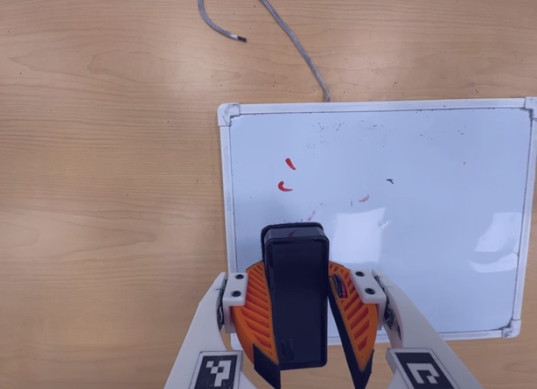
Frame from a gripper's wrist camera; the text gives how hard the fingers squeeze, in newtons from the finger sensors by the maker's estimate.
{"total": 9.6, "left": 9.9, "right": 9.3}